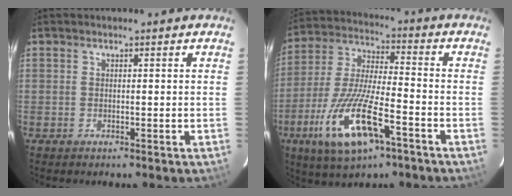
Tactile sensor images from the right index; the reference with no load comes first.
{"total": 17.3, "force": [-8.4, 5.3, 14.2], "torque": [-0.303, -0.028, -0.157]}